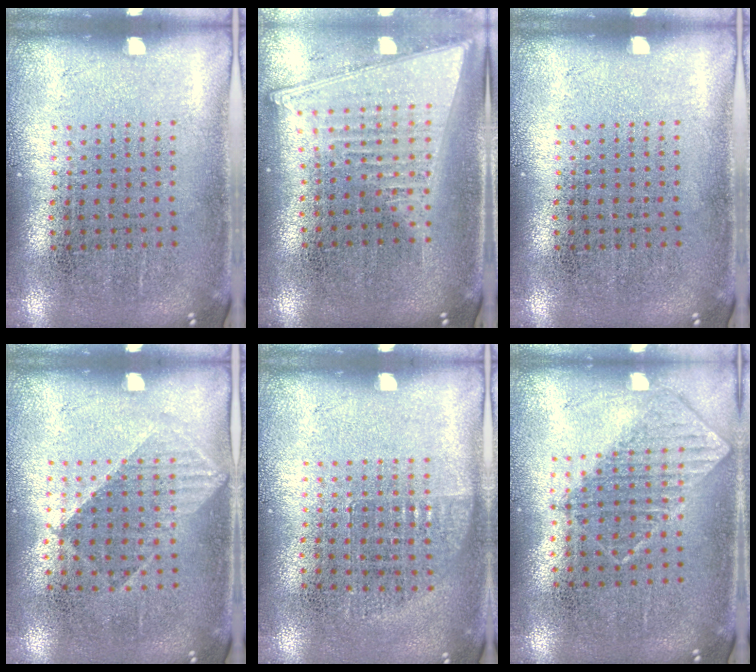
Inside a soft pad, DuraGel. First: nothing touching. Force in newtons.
{"total": 2.1, "press": 1.8, "slide": 1.2}
{"total": 0.0}
{"total": 1.0, "press": 0.9, "slide": 0.6}
{"total": 0.7, "press": 0.6, "slide": 0.3}
{"total": 0.7, "press": 0.7, "slide": 0.1}